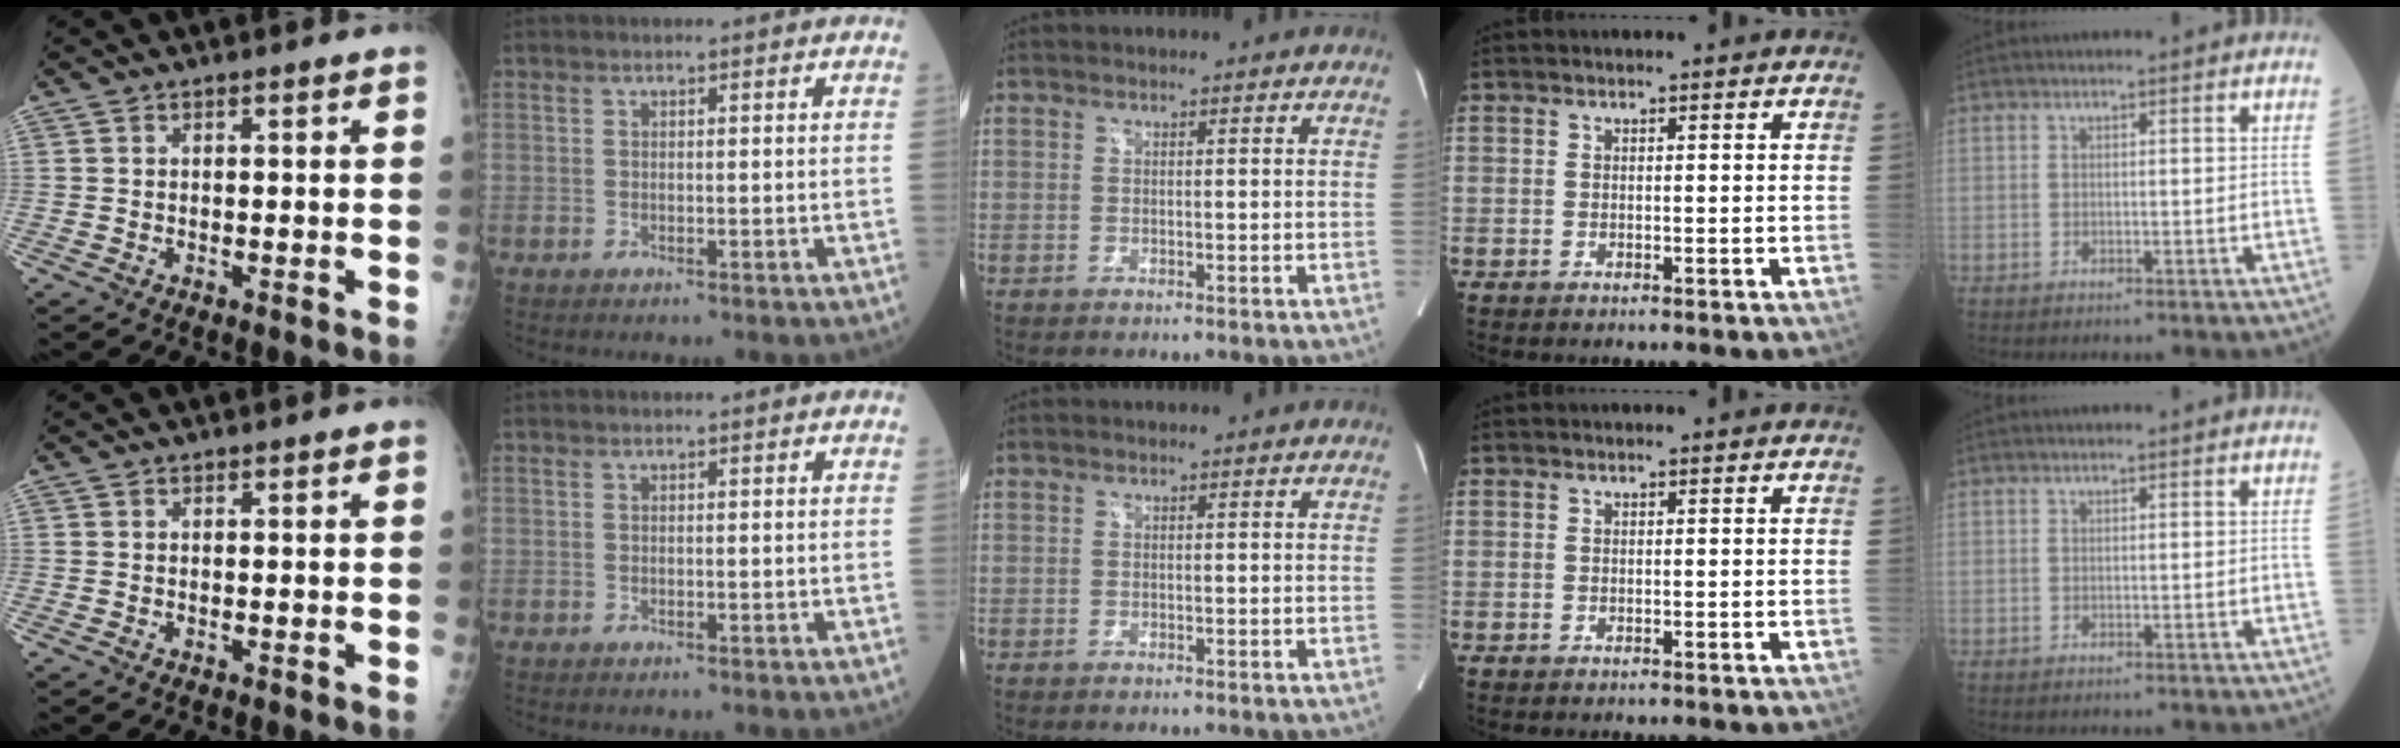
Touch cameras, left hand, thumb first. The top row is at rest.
{}